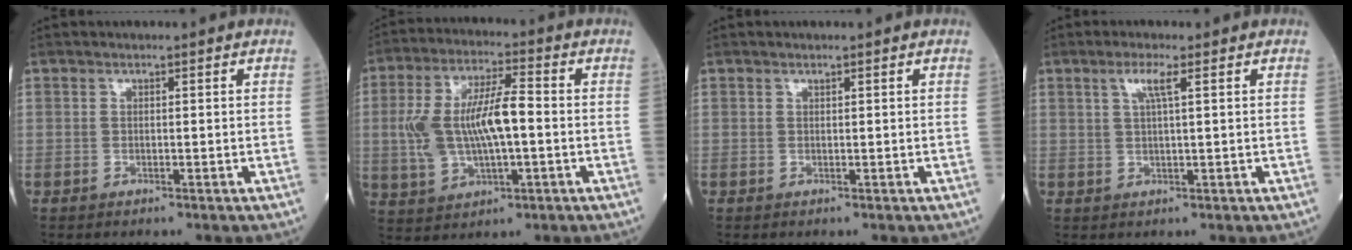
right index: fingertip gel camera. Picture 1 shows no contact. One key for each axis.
{"total": 12.1, "fx": -0.2, "fy": 4.2, "fz": 11.3, "tx": -0.237, "ty": 0.021, "tz": 0.001}
{"total": 0.0}
{"total": 3.0, "fx": 1.3, "fy": -0.1, "fz": 2.7, "tx": -0.059, "ty": 0.005, "tz": 0.026}